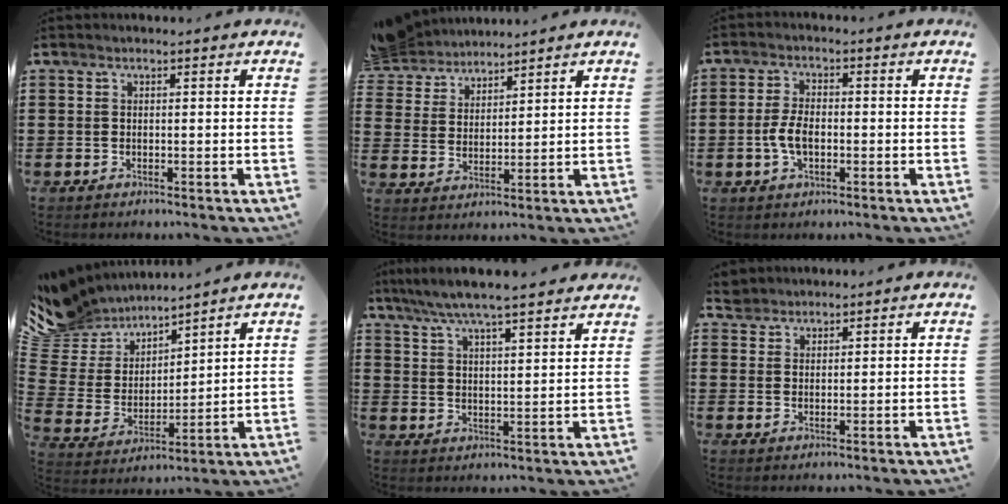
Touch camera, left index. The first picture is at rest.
{"total": 6.0, "force": [5.7, 1.8, 0.2], "torque": [-0.034, -0.021, 0.108]}
{"total": 4.5, "force": [-0.8, 2.2, 3.8], "torque": [-0.096, -0.005, -0.022]}
{"total": 8.6, "force": [7.6, 4.0, -0.2], "torque": [-0.055, -0.057, 0.144]}
{"total": 6.0, "force": [5.4, 0.1, 2.5], "torque": [-0.069, -0.022, 0.095]}
{"total": 2.5, "force": [2.3, 0.9, -0.2], "torque": [-0.005, 0.003, 0.046]}